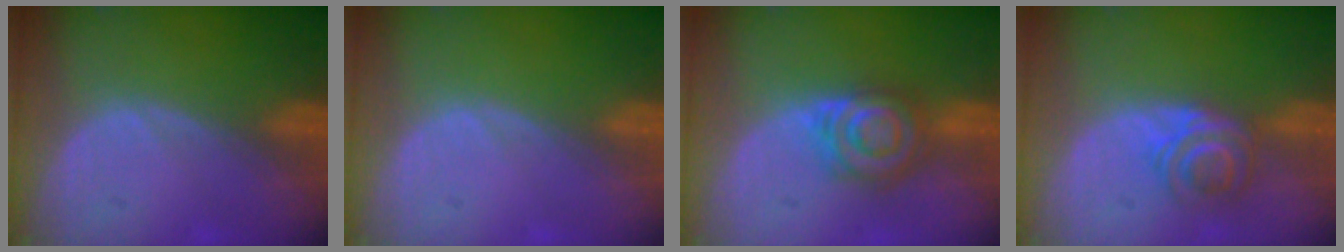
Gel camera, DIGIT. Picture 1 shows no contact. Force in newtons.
{"total": 0.0}
{"total": 6.9, "press": 6.5, "slide": 2.5}
{"total": 5.9, "press": 4.9, "slide": 3.2}